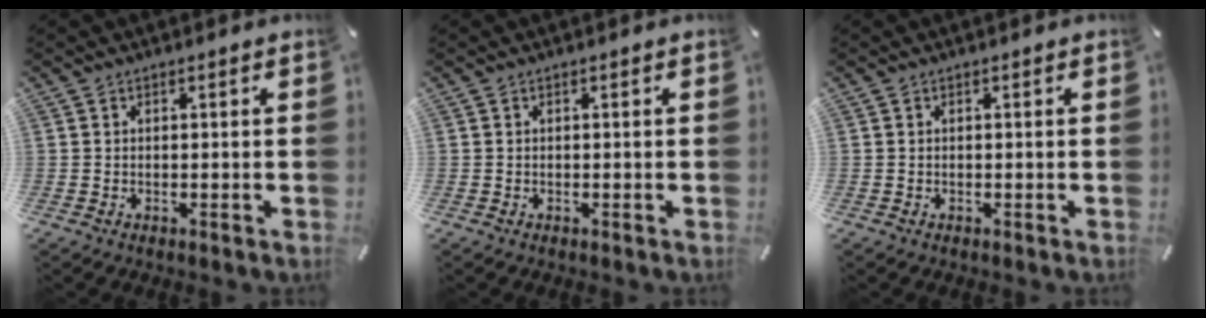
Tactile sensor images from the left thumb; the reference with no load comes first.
{"total": 0.0}
{"total": 0.0}